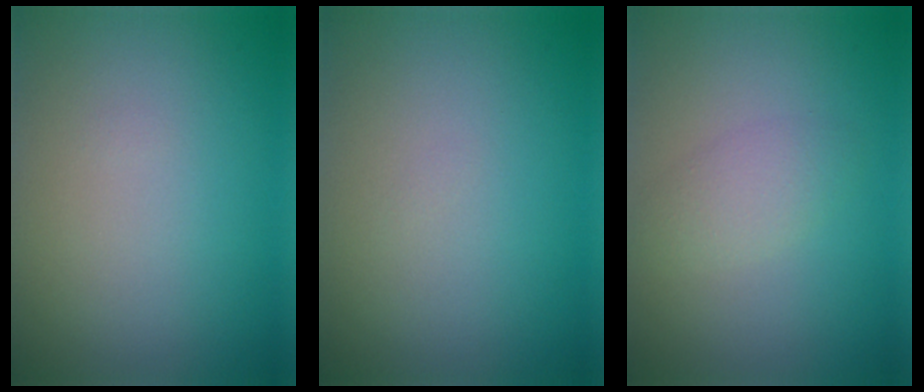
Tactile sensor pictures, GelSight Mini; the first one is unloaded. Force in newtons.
{"total": 0.0}
{"total": 1.7, "press": 1.7, "slide": 0.1}